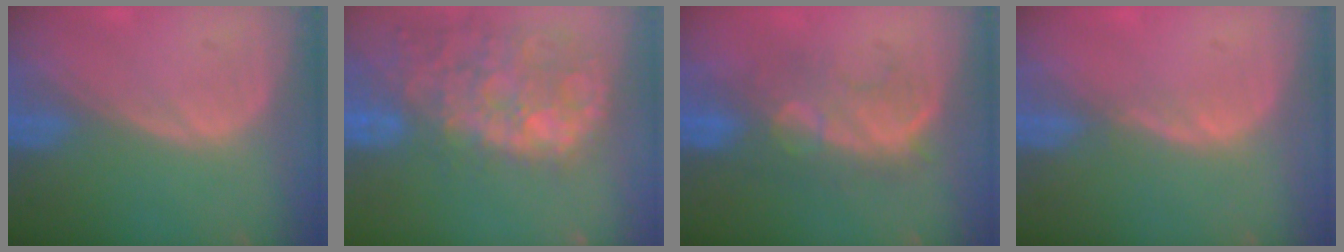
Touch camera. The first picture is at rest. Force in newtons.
{"total": 14.3, "press": 11.7, "slide": 8.2}
{"total": 8.0, "press": 7.9, "slide": 1.6}
{"total": 1.1, "press": 1.0, "slide": 0.5}